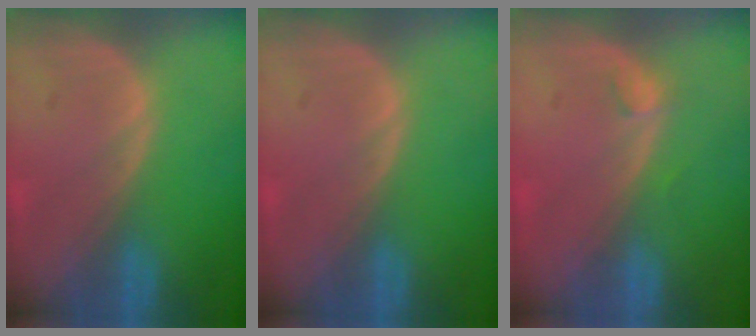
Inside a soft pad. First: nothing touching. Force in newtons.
{"total": 0.0}
{"total": 1.3, "press": 1.1, "slide": 0.5}